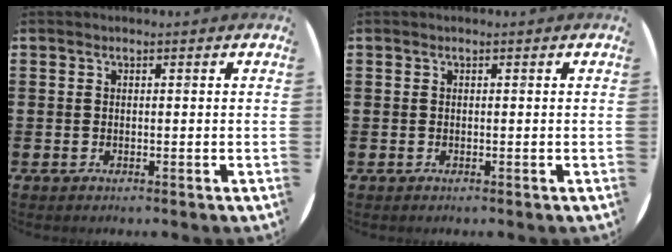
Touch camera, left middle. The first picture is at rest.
{"total": 0.0}